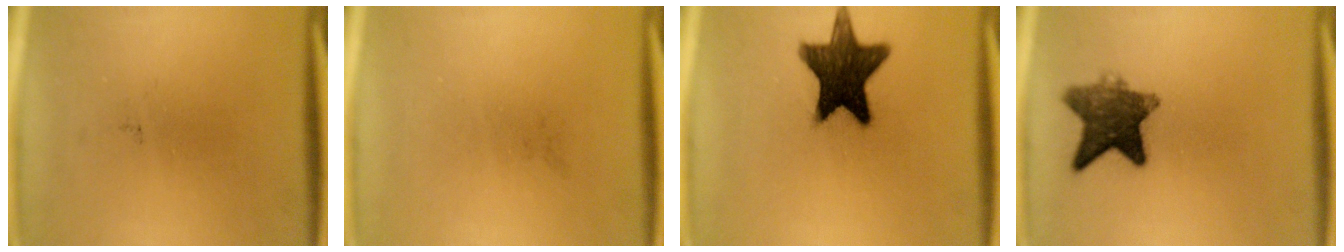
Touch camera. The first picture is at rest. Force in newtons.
{"total": 0.0}
{"total": 14.8}
{"total": 8.5}